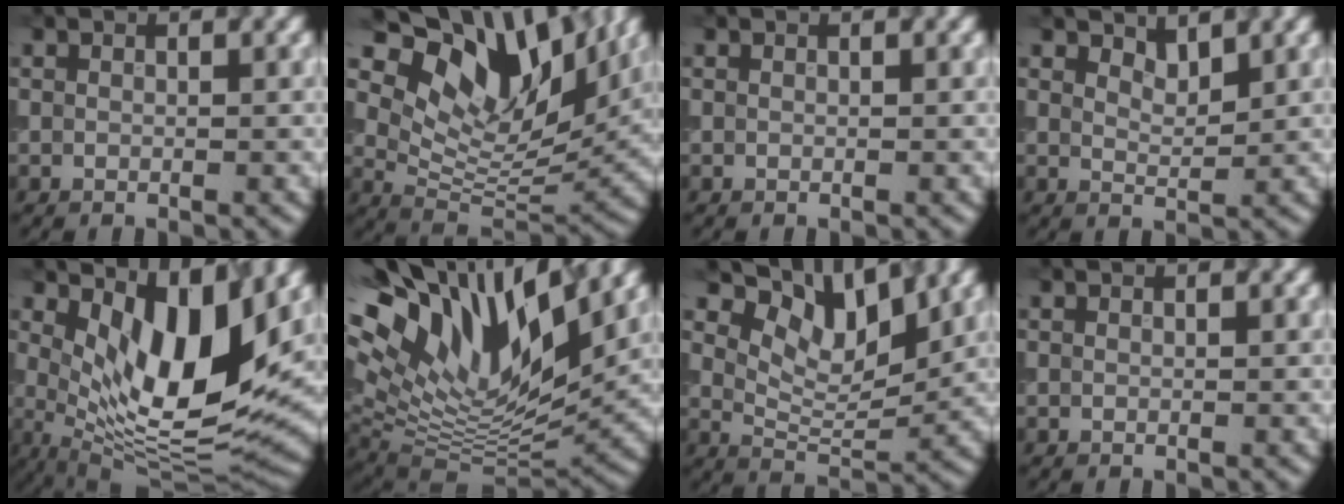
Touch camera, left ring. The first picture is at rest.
{"total": 12.8, "force": [6.9, 6.3, 8.7], "torque": [-0.154, 0.000, 0.129]}
{"total": 0.0}
{"total": 1.8, "force": [1.6, 0.4, 0.6], "torque": [-0.013, -0.004, 0.028]}
{"total": 11.0, "force": [3.1, 3.8, 9.8], "torque": [-0.166, -0.020, 0.059]}
{"total": 16.0, "force": [8.7, 6.4, 11.8], "torque": [-0.234, 0.032, 0.155]}
{"total": 6.5, "force": [4.1, 2.8, 4.3], "torque": [-0.071, -0.002, 0.067]}
{"total": 0.0}